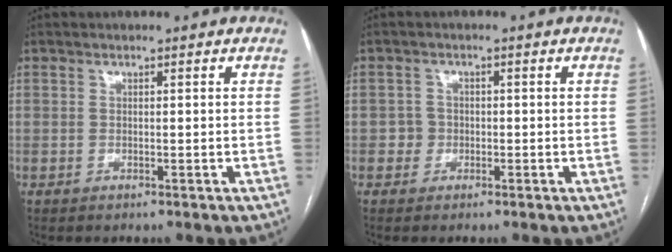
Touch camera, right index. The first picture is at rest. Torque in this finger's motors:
{"motor_torque": [-0.05, -0.03, 0.17, -0.01]}